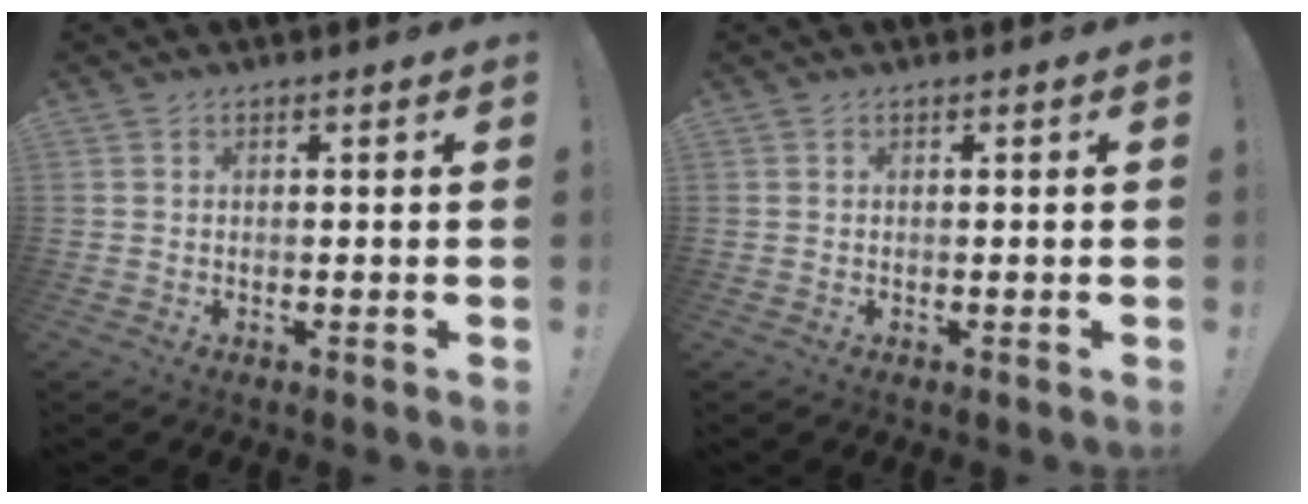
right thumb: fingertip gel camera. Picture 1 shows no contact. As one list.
[{"total": 0.0}]